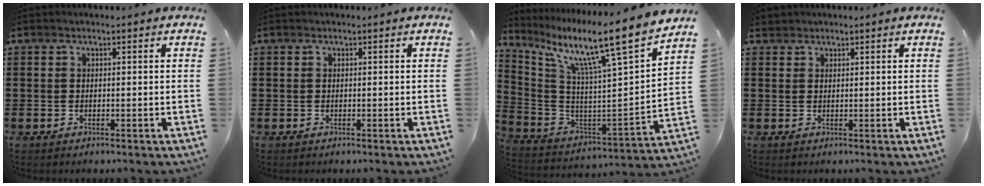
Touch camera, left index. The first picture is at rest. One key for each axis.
{"total": 0.0}
{"total": 11.9, "fx": 8.9, "fy": -0.2, "fz": 7.9, "tx": -0.157, "ty": -0.078, "tz": 0.130}
{"total": 1.0, "fx": 0.9, "fy": 0.3, "fz": 0.0, "tx": -0.003, "ty": 0.001, "tz": 0.019}